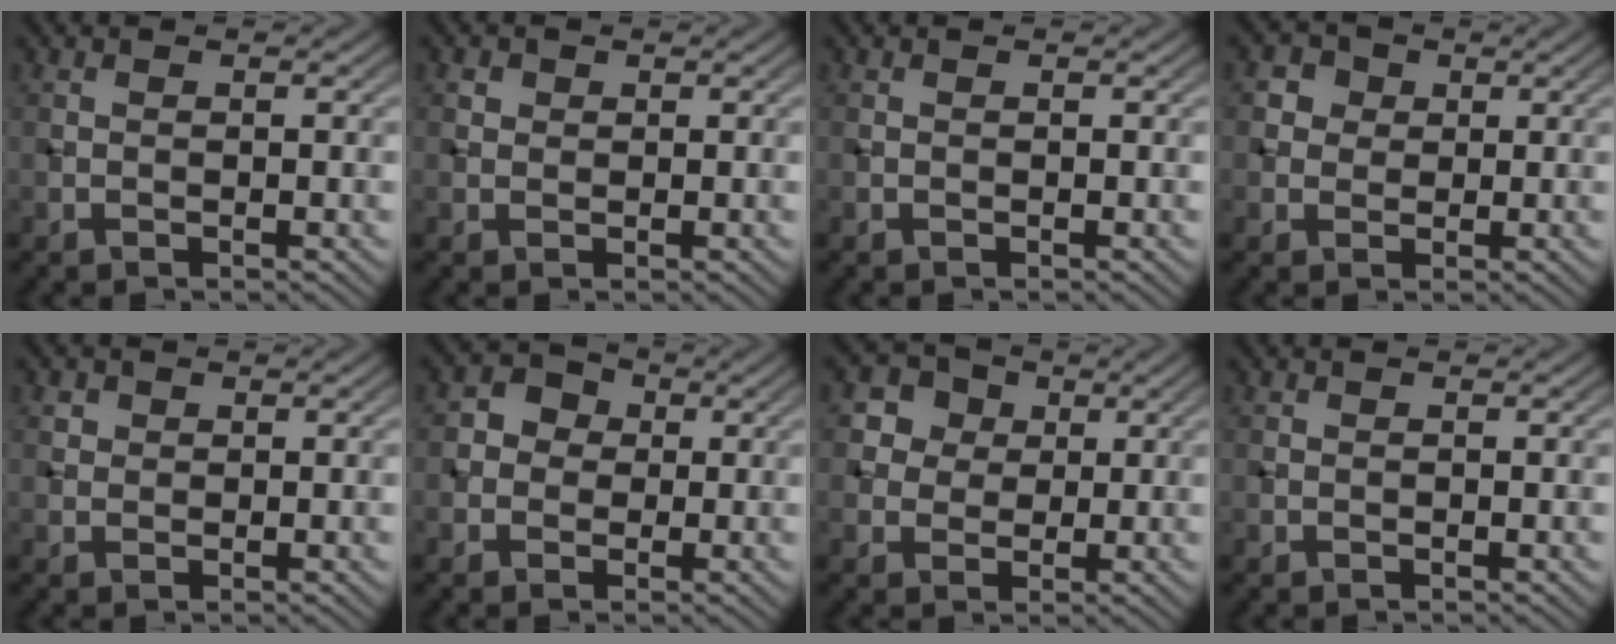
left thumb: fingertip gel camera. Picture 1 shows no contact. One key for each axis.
{"total": 1.1, "fx": 0.5, "fy": 1.0, "fz": 0.3, "tx": -0.005, "ty": 0.000, "tz": 0.006}
{"total": 0.0}
{"total": 3.5, "fx": 1.2, "fy": 3.0, "fz": 1.2, "tx": -0.035, "ty": -0.003, "tz": 0.020}
{"total": 1.3, "fx": 0.6, "fy": 1.1, "fz": 0.3, "tx": -0.005, "ty": -0.002, "tz": 0.009}
{"total": 3.2, "fx": 0.0, "fy": 3.0, "fz": 1.2, "tx": -0.018, "ty": 0.004, "tz": -0.006}
{"total": 4.5, "fx": 1.4, "fy": 4.0, "fz": 1.5, "tx": -0.046, "ty": 0.003, "tz": 0.016}
{"total": 0.0}